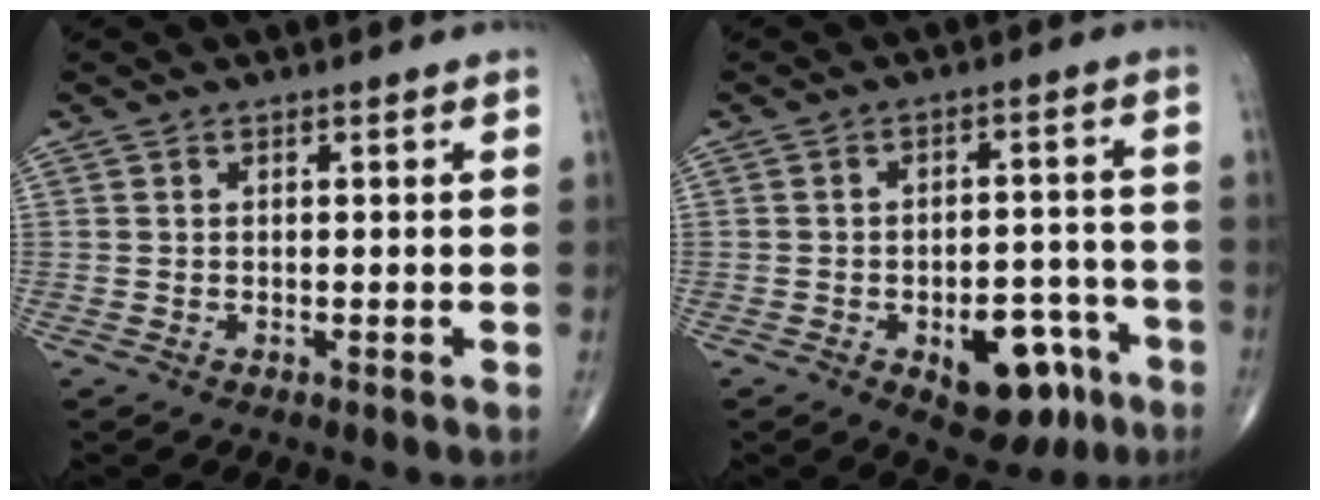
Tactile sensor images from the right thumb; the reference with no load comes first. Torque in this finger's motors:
{"motor_torque": [3.77, 1.24, 0.46, -0.69, 0.04]}